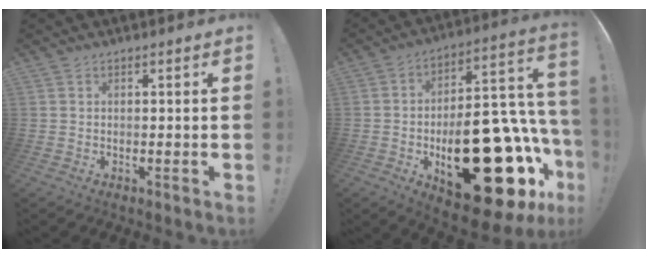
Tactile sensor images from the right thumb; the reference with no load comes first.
{"total": 34.4, "force": [-10.4, 17.2, 27.9], "torque": [-0.373, 0.048, -0.127]}